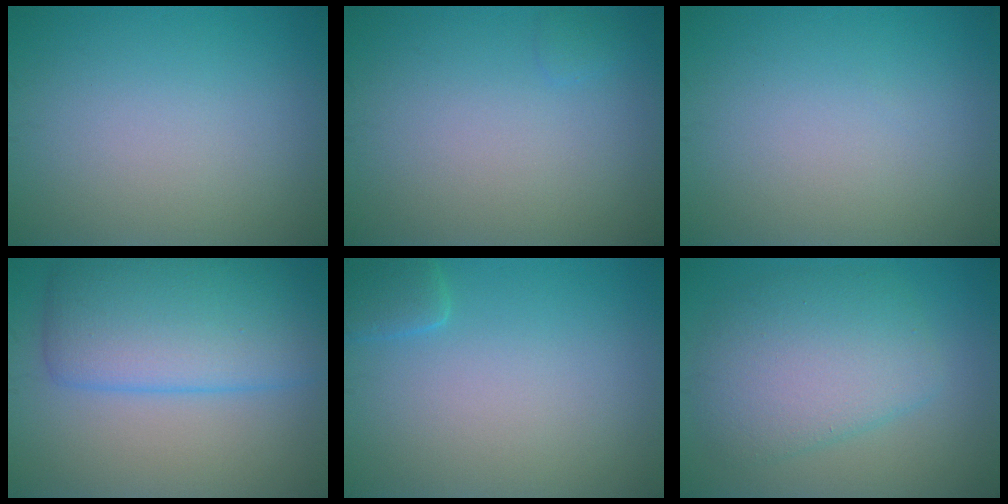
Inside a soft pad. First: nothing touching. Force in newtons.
{"total": 0.6, "press": 0.6, "slide": 0.1}
{"total": 0.0}
{"total": 8.3, "press": 8.3, "slide": 0.0}
{"total": 1.6, "press": 1.6, "slide": 0.2}
{"total": 6.0, "press": 6.0, "slide": 0.2}